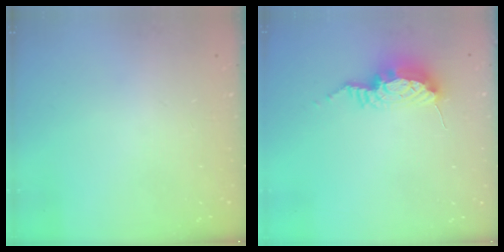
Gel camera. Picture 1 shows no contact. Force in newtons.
{"total": 10.4, "press": 10.3, "slide": 1.2}